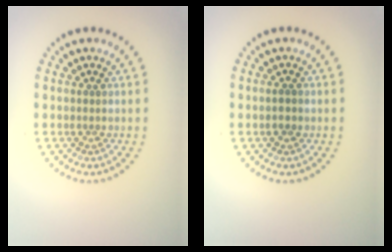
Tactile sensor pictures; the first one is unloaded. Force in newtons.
{"total": 1.2, "press": 1.1, "slide": 0.3}